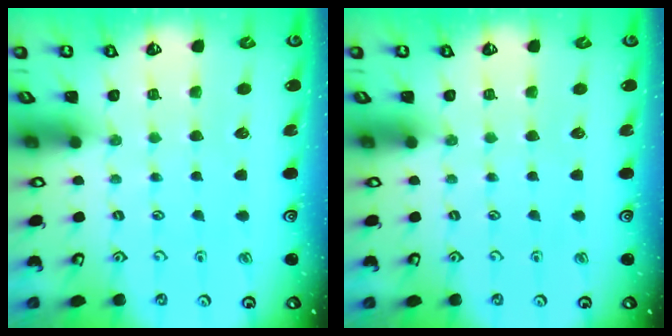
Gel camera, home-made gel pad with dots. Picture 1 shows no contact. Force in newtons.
{"total": 0.0}